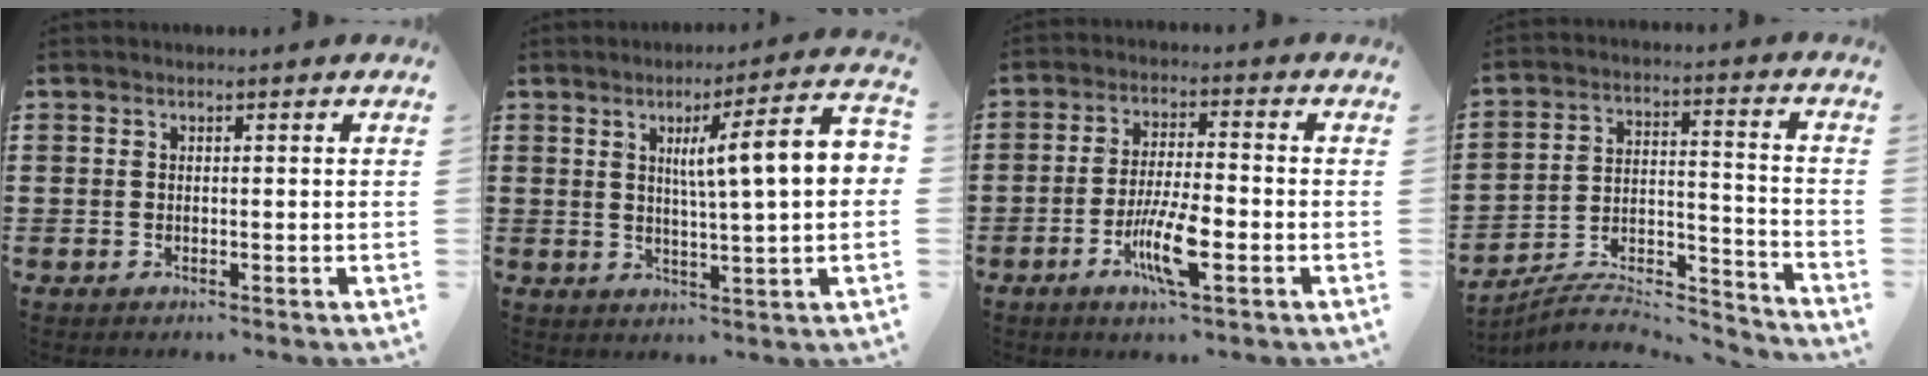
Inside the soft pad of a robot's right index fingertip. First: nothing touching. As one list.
[{"total": 9.5, "force": [1.8, 0.8, 9.3], "torque": [-0.158, -0.005, 0.022]}, {"total": 8.4, "force": [-3.3, 1.9, 7.5], "torque": [-0.152, -0.009, -0.062]}, {"total": 7.0, "force": [-6.5, 1.4, 2.0], "torque": [-0.032, 0.002, -0.128]}]